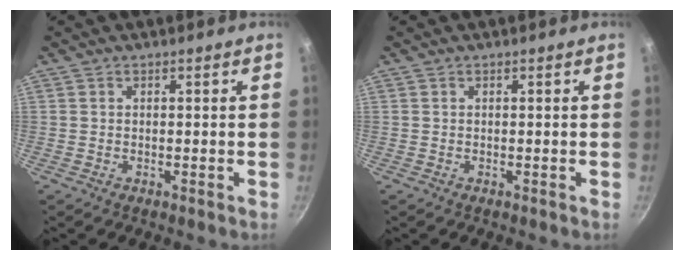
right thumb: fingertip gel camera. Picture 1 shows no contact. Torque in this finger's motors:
{"motor_torque": [0.00, 0.00, -0.01, 0.02, 0.00]}